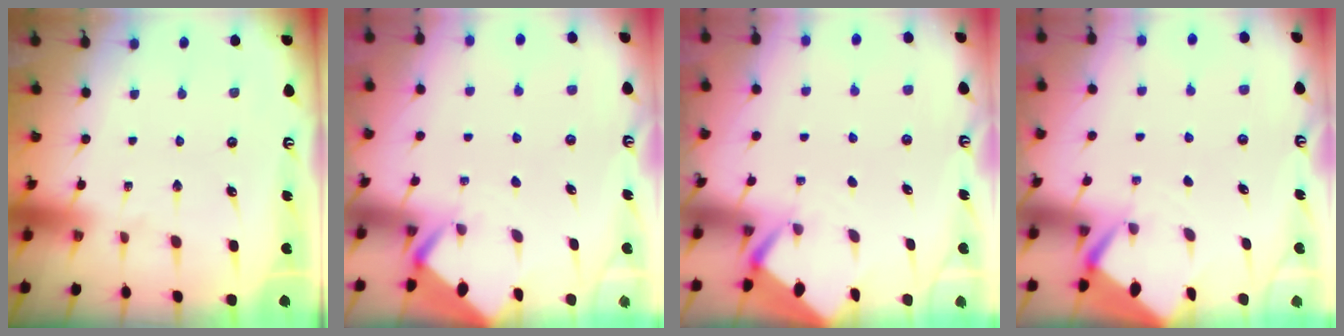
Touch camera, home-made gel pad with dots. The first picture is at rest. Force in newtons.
{"total": 2.5, "press": 2.5, "slide": 0.1}
{"total": 2.3, "press": 2.3, "slide": 0.1}
{"total": 2.6, "press": 2.6, "slide": 0.3}